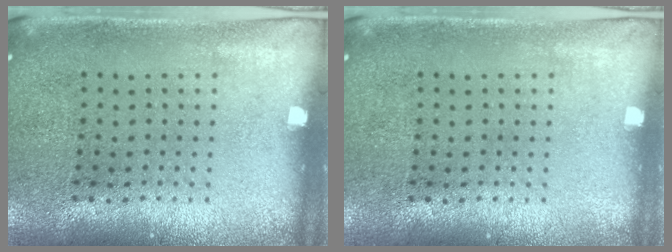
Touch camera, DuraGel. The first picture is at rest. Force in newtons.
{"total": 0.0}